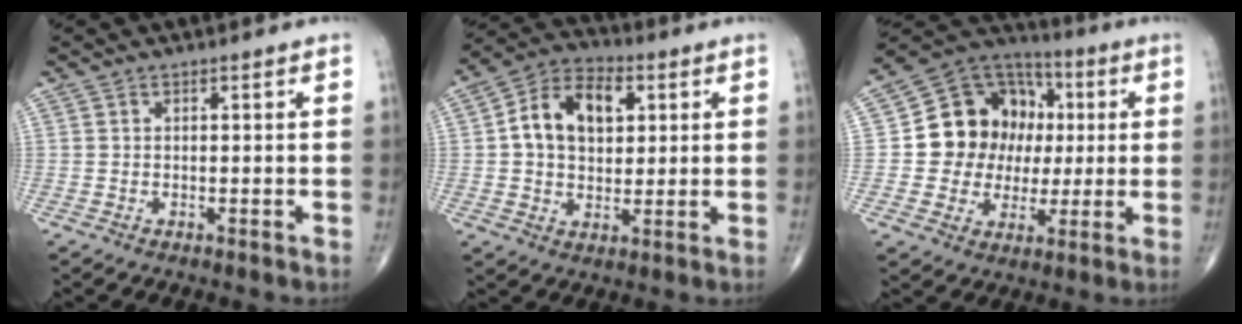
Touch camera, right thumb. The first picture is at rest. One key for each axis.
{"total": 12.9, "fx": 3.0, "fy": 8.8, "fz": 8.9, "tx": -0.124, "ty": 0.010, "tz": 0.044}
{"total": 16.8, "fx": 1.6, "fy": 14.4, "fz": 8.6, "tx": -0.092, "ty": 0.027, "tz": 0.032}